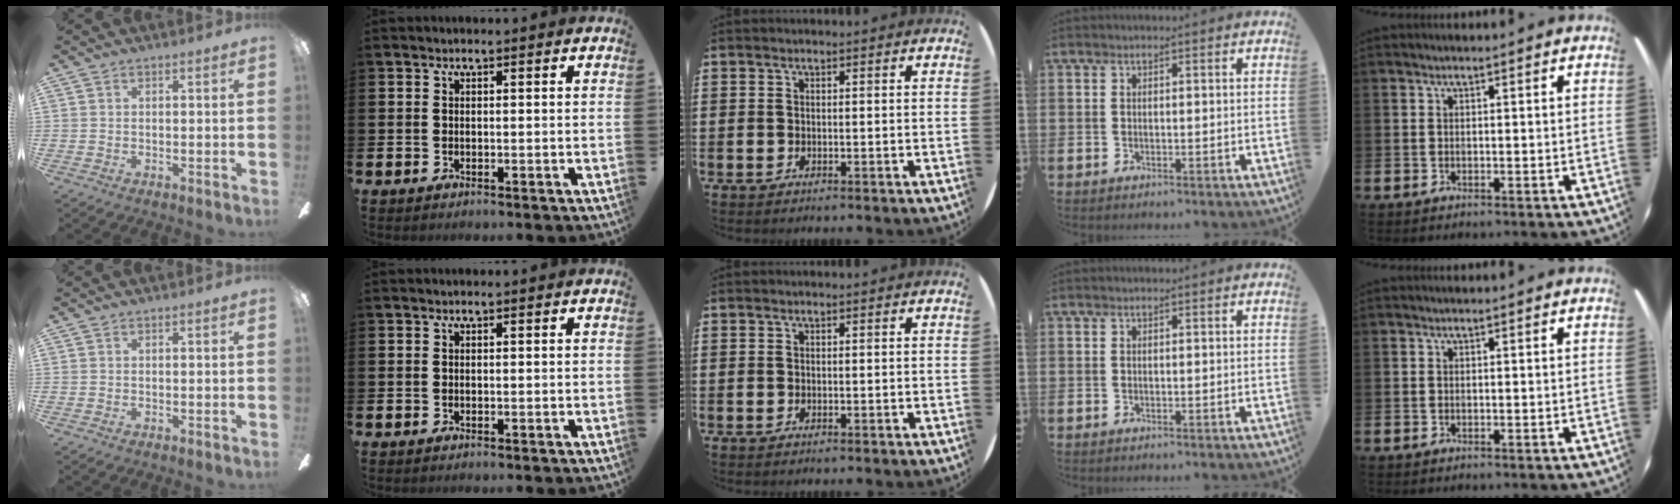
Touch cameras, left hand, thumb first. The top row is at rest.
{}